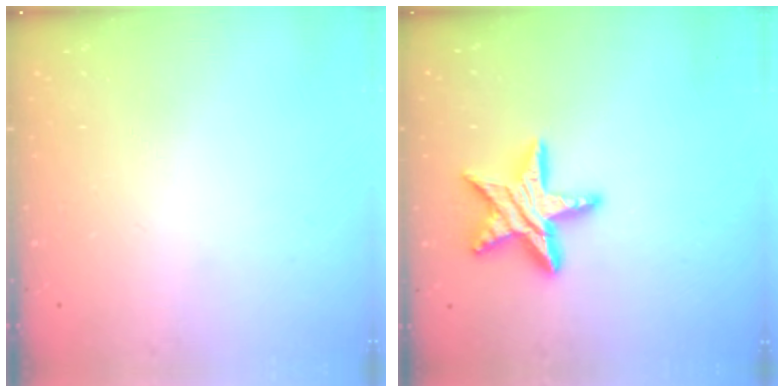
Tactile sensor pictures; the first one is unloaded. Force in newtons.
{"total": 15.4, "press": 15.4, "slide": 1.3}